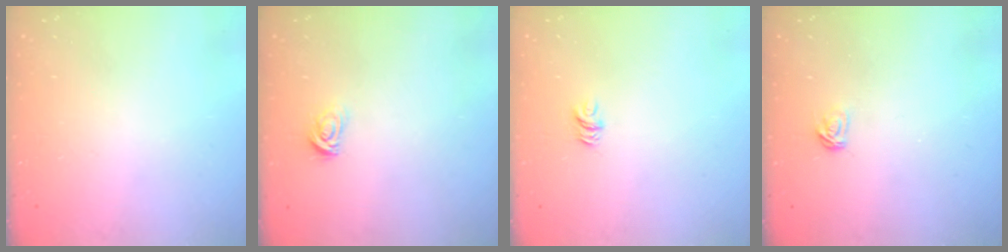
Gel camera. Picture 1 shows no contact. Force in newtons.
{"total": 2.6, "press": 2.6, "slide": 0.3}
{"total": 4.1, "press": 4.1, "slide": 0.3}
{"total": 3.7, "press": 3.7, "slide": 0.4}